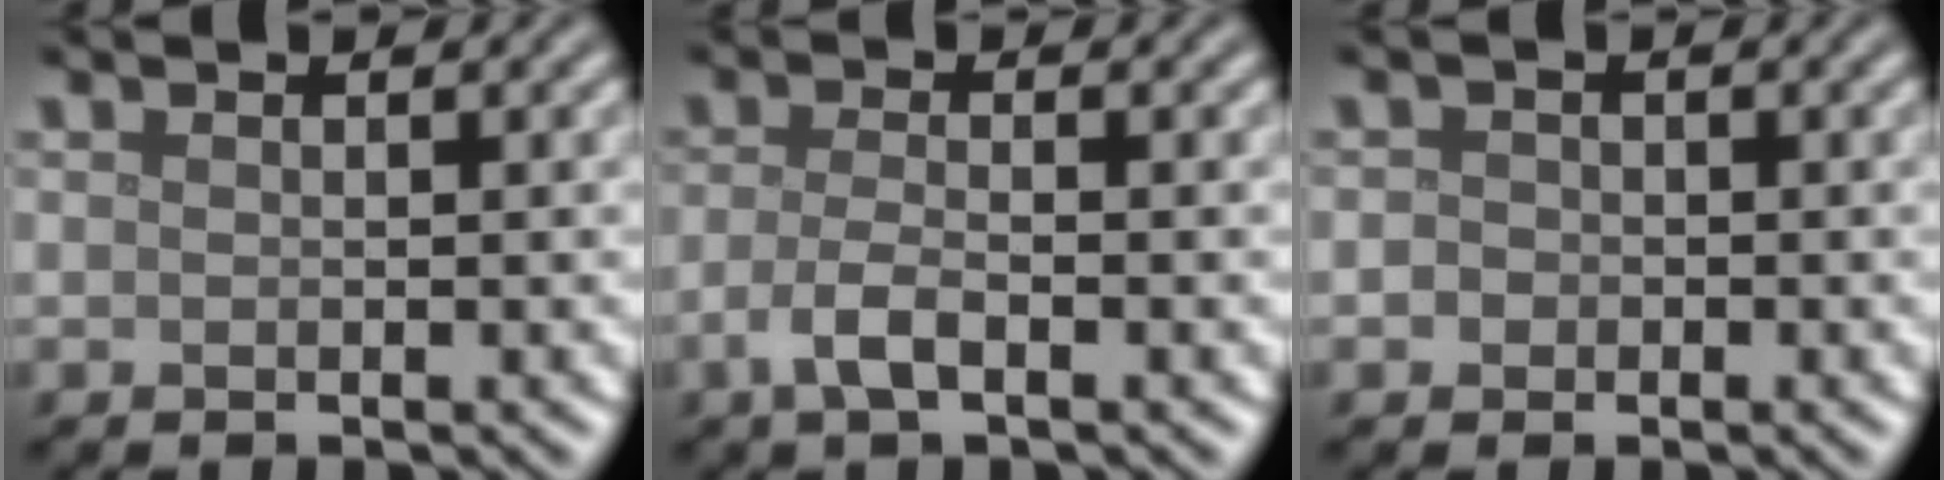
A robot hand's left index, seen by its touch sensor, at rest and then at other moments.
{"total": 2.4, "force": [-1.1, 0.8, 2.0], "torque": [-0.045, 0.000, -0.027]}
{"total": 1.3, "force": [-0.2, 1.2, 0.4], "torque": [0.006, 0.000, -0.013]}